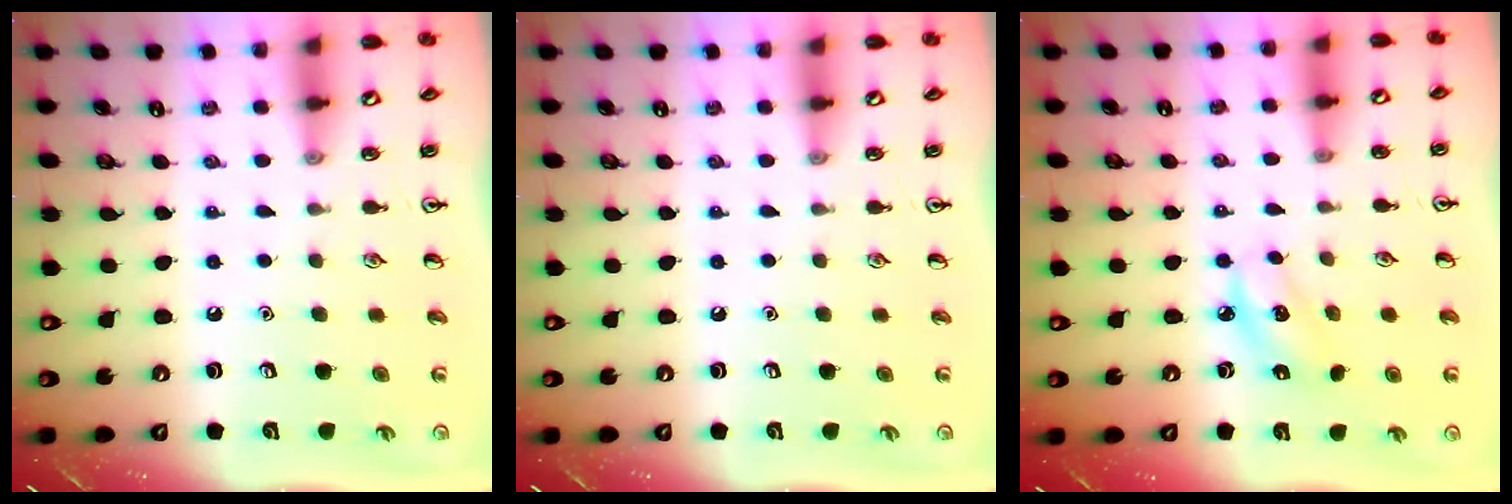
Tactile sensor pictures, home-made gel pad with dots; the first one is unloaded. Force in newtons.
{"total": 0.0}
{"total": 4.3, "press": 4.3, "slide": 0.6}